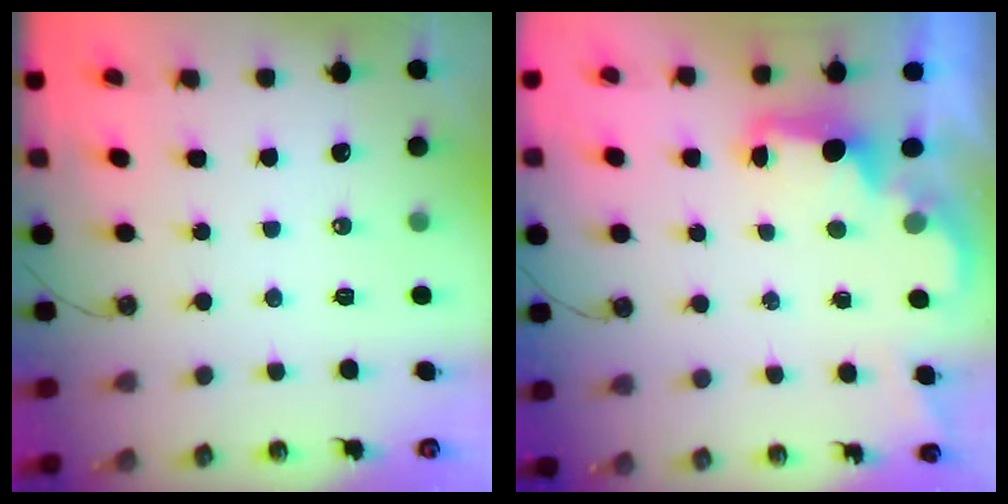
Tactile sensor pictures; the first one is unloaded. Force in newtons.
{"total": 2.1, "press": 2.0, "slide": 0.7}